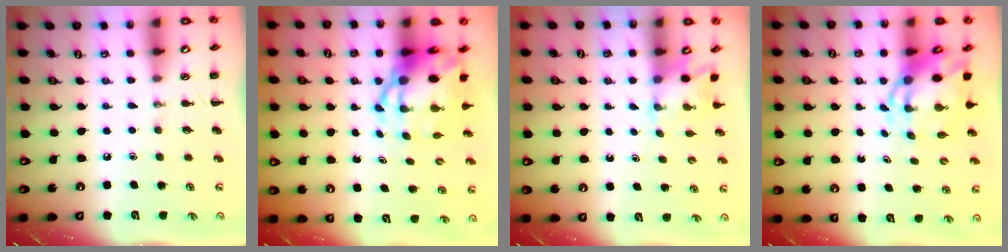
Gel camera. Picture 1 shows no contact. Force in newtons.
{"total": 8.4, "press": 8.1, "slide": 2.2}
{"total": 2.5, "press": 2.4, "slide": 0.9}
{"total": 5.8, "press": 5.5, "slide": 1.6}